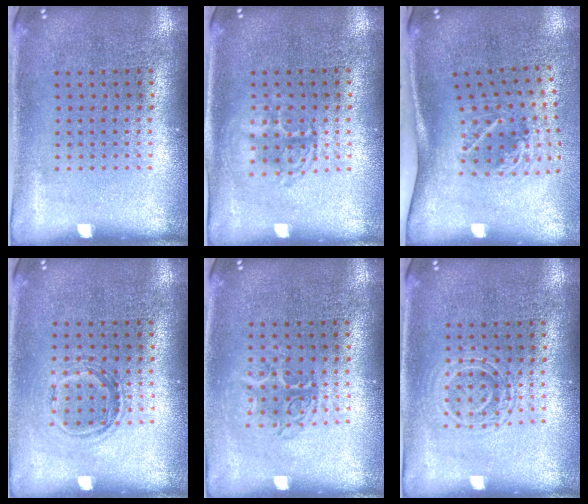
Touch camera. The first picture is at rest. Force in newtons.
{"total": 1.3, "press": 1.3, "slide": 0.2}
{"total": 2.0, "press": 1.2, "slide": 1.6}
{"total": 1.1, "press": 0.9, "slide": 0.6}
{"total": 1.3, "press": 1.1, "slide": 0.7}
{"total": 2.2, "press": 2.1, "slide": 0.4}